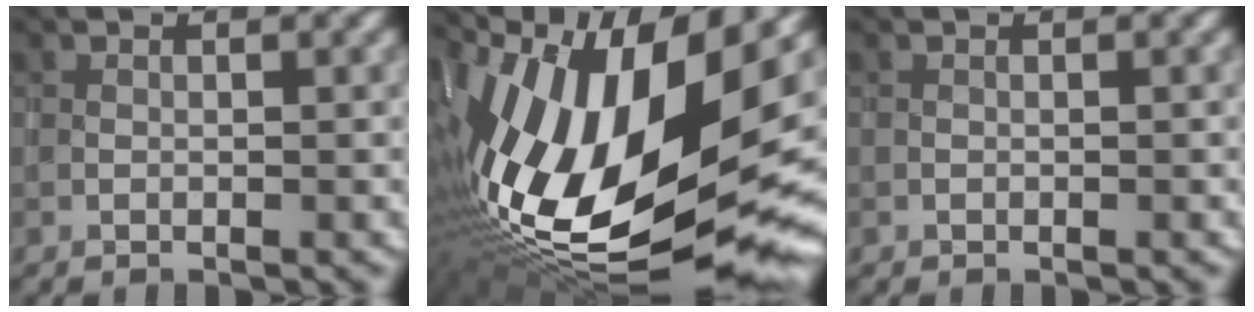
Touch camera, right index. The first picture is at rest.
{"total": 18.7, "force": [1.4, 7.8, 16.9], "torque": [-0.311, -0.012, 0.023]}
{"total": 0.0}